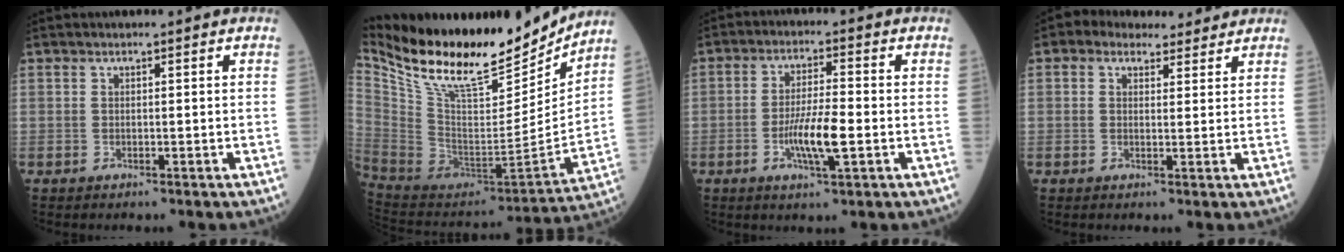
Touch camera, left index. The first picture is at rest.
{"total": 25.7, "force": [21.7, 6.5, 12.2], "torque": [-0.229, -0.021, 0.359]}
{"total": 6.9, "force": [-1.9, 0.7, 6.6], "torque": [-0.130, -0.007, -0.036]}
{"total": 5.9, "force": [4.8, 3.0, 1.7], "torque": [-0.025, 0.025, 0.069]}